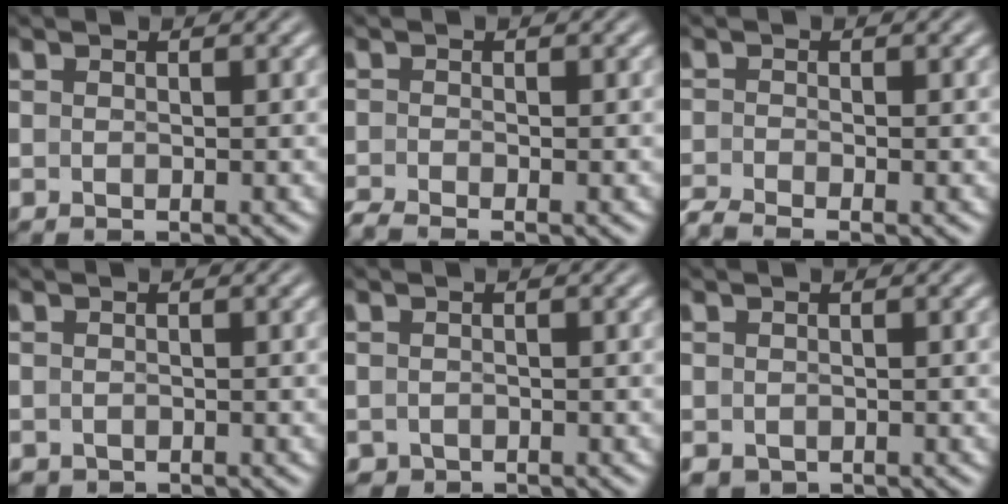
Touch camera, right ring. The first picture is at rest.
{"total": 2.0, "force": [-1.8, 0.7, 0.7], "torque": [-0.011, -0.003, -0.031]}
{"total": 2.6, "force": [-2.3, 0.9, 0.9], "torque": [-0.014, -0.005, -0.039]}
{"total": 2.0, "force": [-1.3, 1.4, 0.3], "torque": [-0.018, -0.019, -0.015]}
{"total": 2.4, "force": [-1.7, 1.8, 0.2], "torque": [-0.016, -0.022, -0.019]}
{"total": 2.8, "force": [-1.8, 1.9, 0.8], "torque": [-0.028, -0.023, -0.019]}